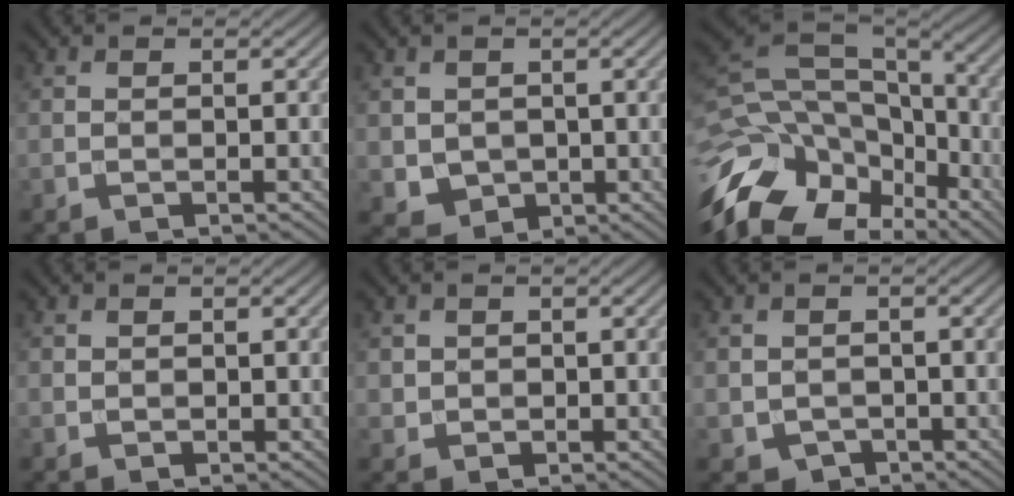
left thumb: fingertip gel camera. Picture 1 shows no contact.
{"total": 3.4, "force": [0.3, 3.1, 1.4], "torque": [-0.050, -0.012, 0.009]}
{"total": 19.5, "force": [-10.5, 12.8, 10.2], "torque": [-0.253, -0.022, -0.140]}
{"total": 1.0, "force": [0.7, 0.7, 0.3], "torque": [-0.008, -0.004, 0.018]}
{"total": 2.0, "force": [1.0, 1.6, 0.6], "torque": [-0.021, -0.005, 0.021]}
{"total": 2.0, "force": [-0.1, 1.9, 0.8], "torque": [-0.027, -0.011, 0.001]}